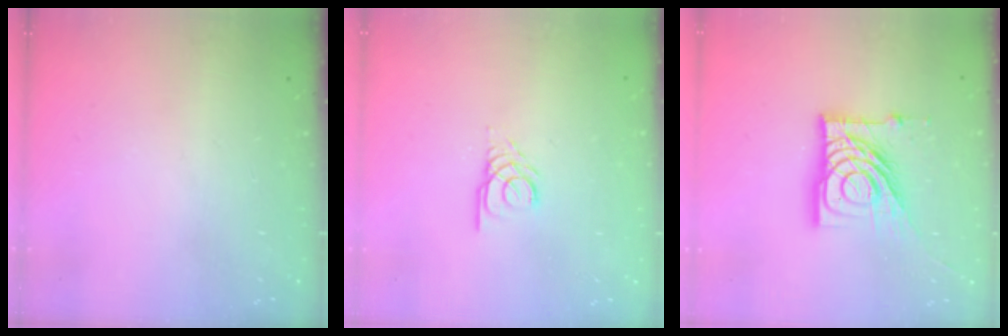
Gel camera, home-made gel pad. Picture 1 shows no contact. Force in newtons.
{"total": 3.9, "press": 3.9, "slide": 0.3}
{"total": 15.9, "press": 15.8, "slide": 1.4}